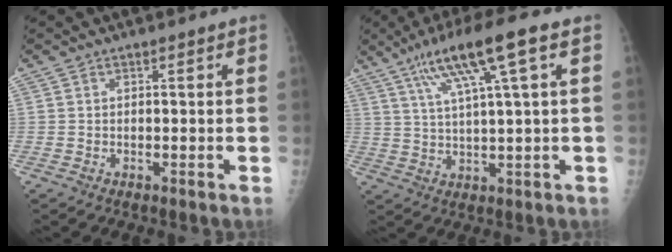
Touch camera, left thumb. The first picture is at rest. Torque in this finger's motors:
{"motor_torque": [0.24, 0.35, -0.03, -0.16, 0.14]}